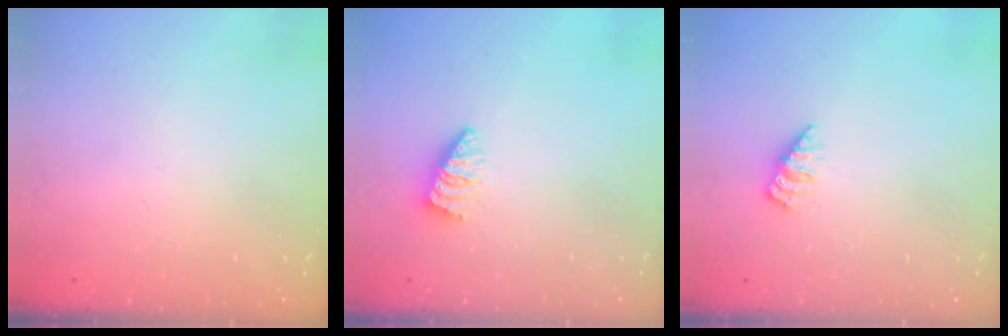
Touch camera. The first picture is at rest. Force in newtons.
{"total": 1.1, "press": 1.1, "slide": 0.2}
{"total": 1.6, "press": 1.6, "slide": 0.3}